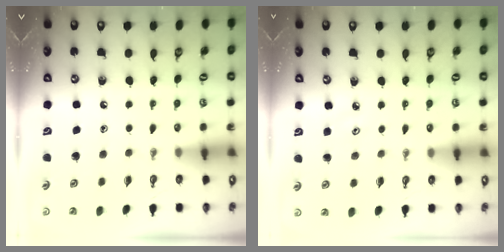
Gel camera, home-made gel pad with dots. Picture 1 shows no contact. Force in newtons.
{"total": 3.7, "press": 3.6, "slide": 0.4}